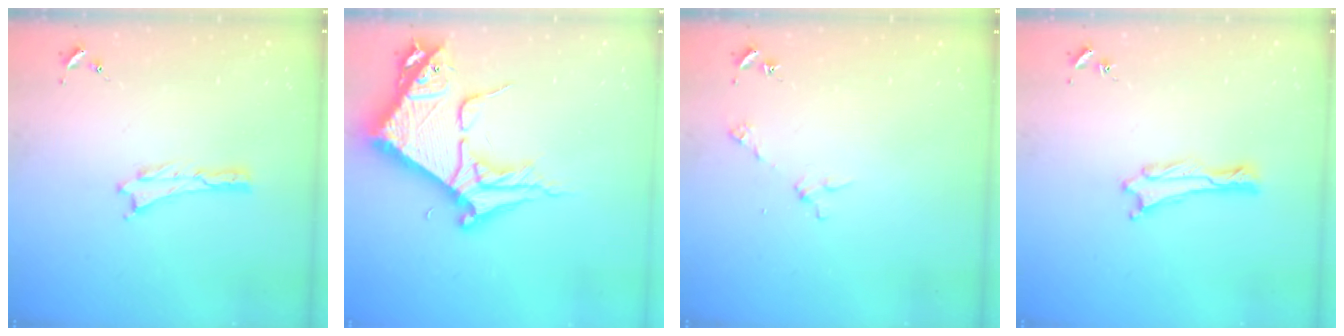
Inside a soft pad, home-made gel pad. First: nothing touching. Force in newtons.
{"total": 10.1, "press": 10.0, "slide": 1.1}
{"total": 2.9, "press": 2.9, "slide": 0.2}
{"total": 0.6, "press": 0.5, "slide": 0.1}